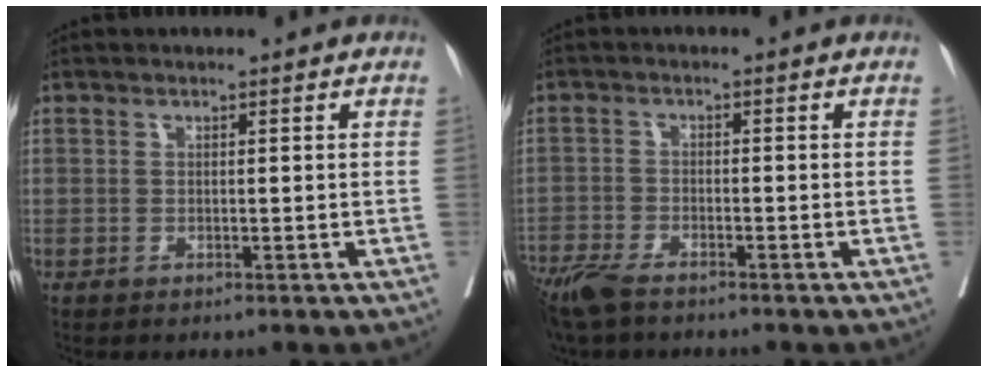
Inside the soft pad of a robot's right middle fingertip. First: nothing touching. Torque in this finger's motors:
{"motor_torque": [1.04, -1.10, 0.40, 0.15]}